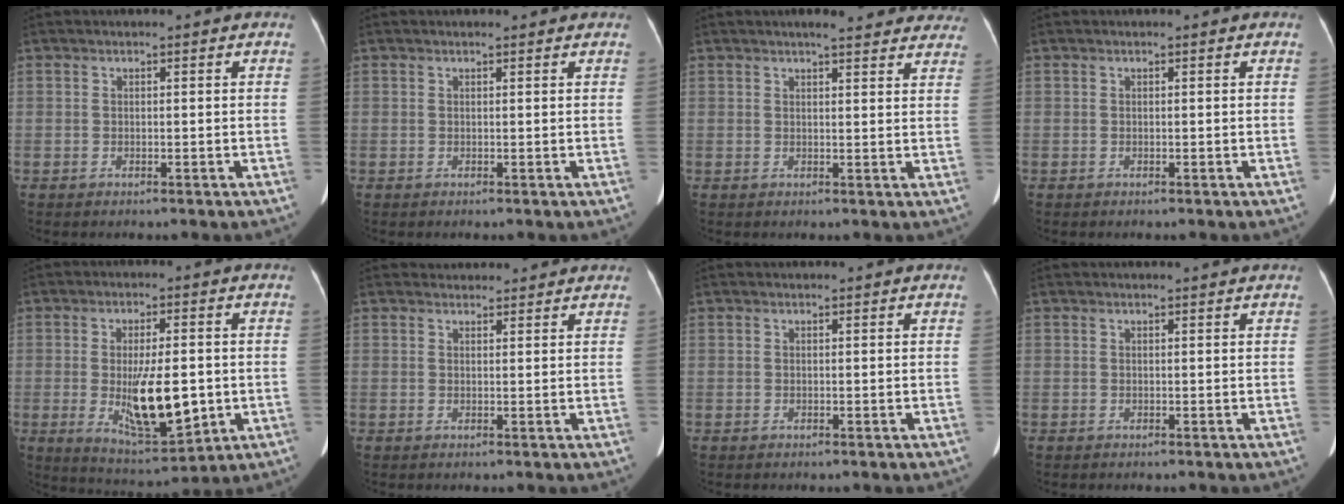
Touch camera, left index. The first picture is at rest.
{"total": 1.3, "force": [1.3, 0.2, 0.3], "torque": [-0.012, 0.002, 0.014]}
{"total": 13.4, "force": [12.2, 2.6, 5.0], "torque": [-0.035, 0.003, 0.124]}
{"total": 0.0}
{"total": 11.4, "force": [-1.6, 3.5, 10.8], "torque": [-0.185, -0.025, -0.013]}
{"total": 4.0, "force": [3.8, 1.1, 0.1], "torque": [-0.001, 0.020, 0.046]}
{"total": 1.1, "force": [1.0, 0.1, 0.2], "torque": [-0.009, 0.011, 0.014]}
{"total": 1.2, "force": [1.1, -0.2, 0.2], "torque": [-0.011, 0.001, 0.015]}